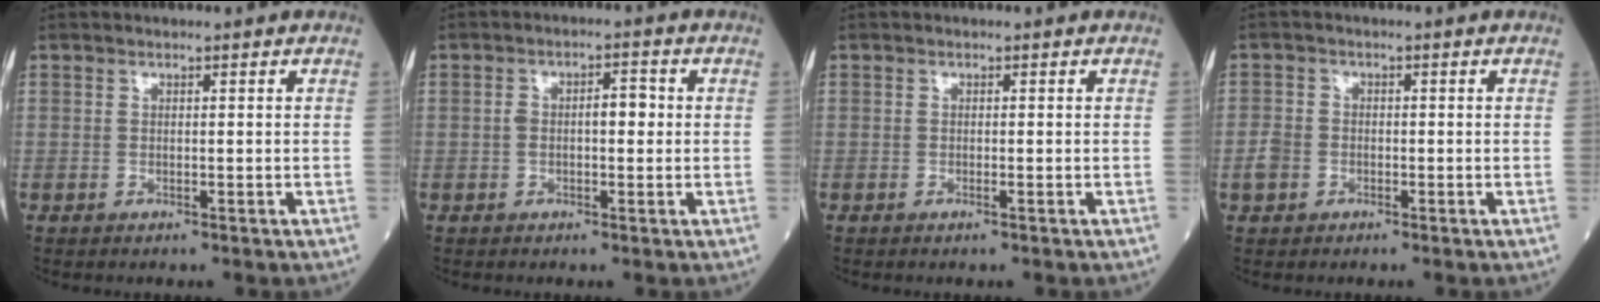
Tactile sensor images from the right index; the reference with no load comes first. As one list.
[{"total": 3.8, "force": [0.0, 1.6, 3.5], "torque": [-0.063, 0.020, 0.003]}, {"total": 0.5, "force": [-0.3, -0.1, 0.4], "torque": [-0.011, -0.001, -0.004]}, {"total": 2.7, "force": [-1.2, 2.2, 1.1], "torque": [-0.028, 0.005, -0.024]}]